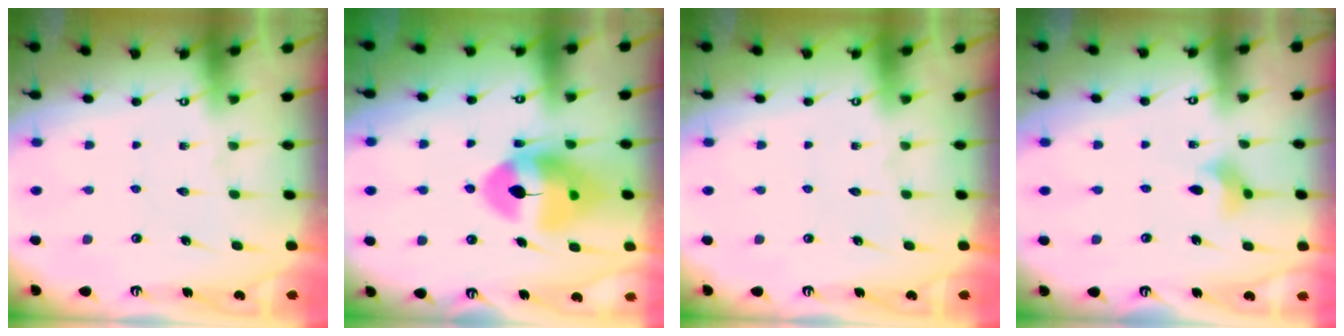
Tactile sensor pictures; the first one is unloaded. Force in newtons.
{"total": 13.5, "press": 13.4, "slide": 2.0}
{"total": 0.0}
{"total": 5.2, "press": 5.0, "slide": 1.4}